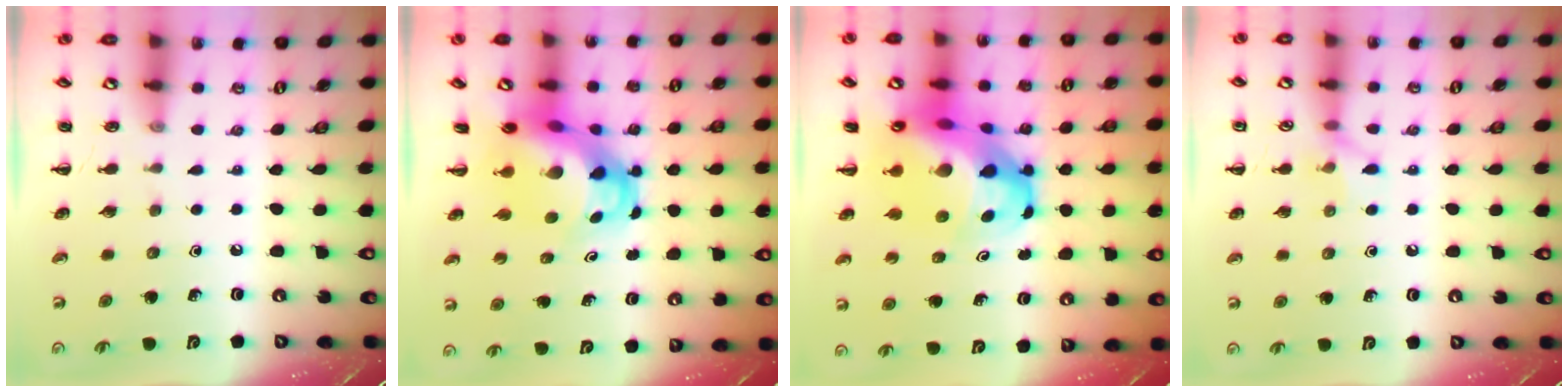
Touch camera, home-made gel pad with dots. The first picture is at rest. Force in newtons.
{"total": 6.4, "press": 6.1, "slide": 2.1}
{"total": 17.0, "press": 16.4, "slide": 4.5}
{"total": 6.4, "press": 6.2, "slide": 1.8}